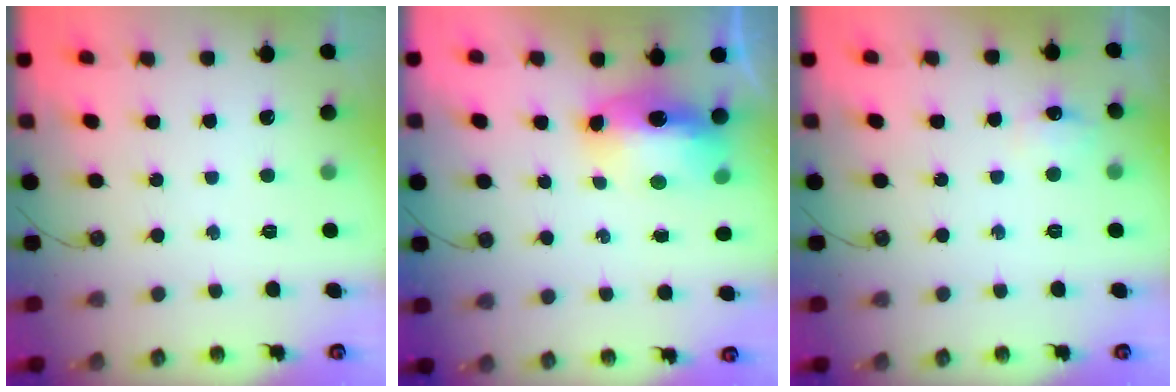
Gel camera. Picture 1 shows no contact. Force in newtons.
{"total": 12.7, "press": 12.7, "slide": 1.4}
{"total": 6.5, "press": 6.5, "slide": 1.0}